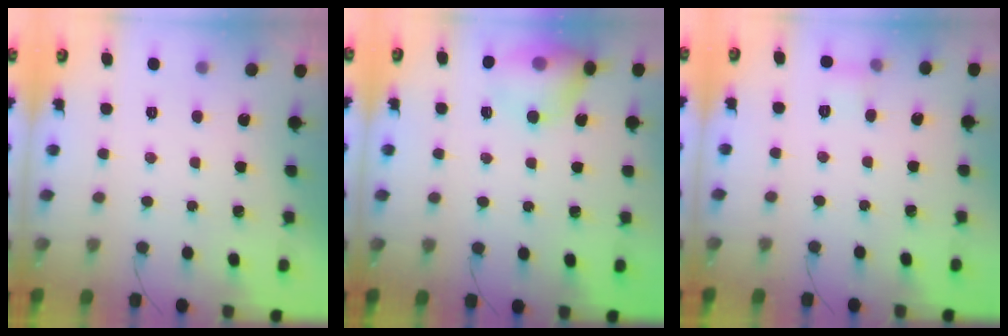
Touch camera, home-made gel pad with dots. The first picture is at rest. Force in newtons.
{"total": 14.8, "press": 13.3, "slide": 6.5}
{"total": 5.1, "press": 4.8, "slide": 1.7}